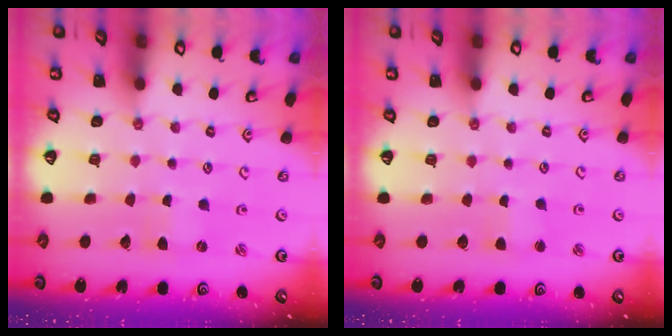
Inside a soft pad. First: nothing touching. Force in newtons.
{"total": 2.4, "press": 2.4, "slide": 0.4}